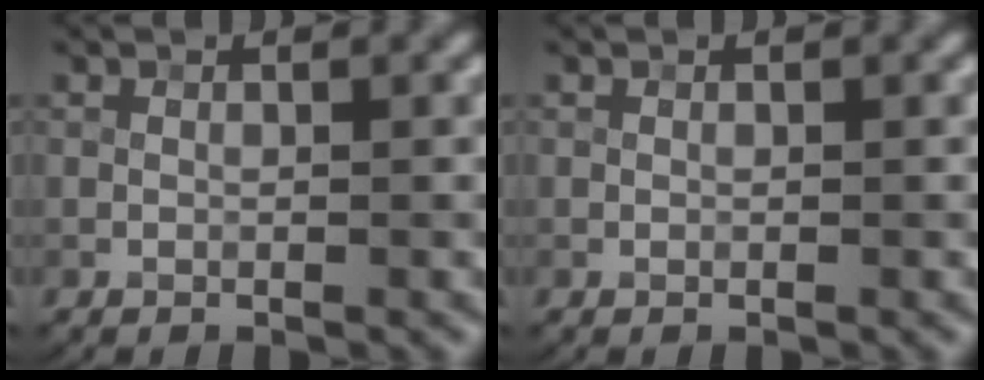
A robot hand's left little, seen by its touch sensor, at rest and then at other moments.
{"total": 0.0}